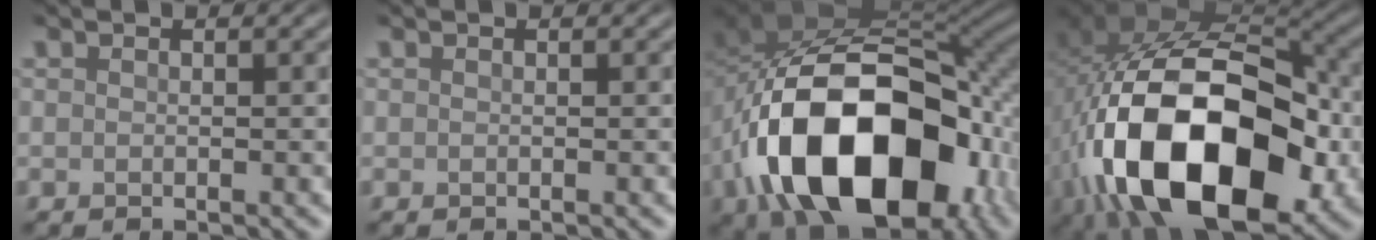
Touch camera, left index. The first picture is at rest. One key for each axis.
{"total": 0.0}
{"total": 18.6, "fx": -6.1, "fy": 11.9, "fz": 12.9, "tx": -0.223, "ty": -0.029, "tz": -0.091}
{"total": 20.2, "fx": -6.1, "fy": 12.0, "fz": 15.0, "tx": -0.289, "ty": -0.021, "tz": -0.084}